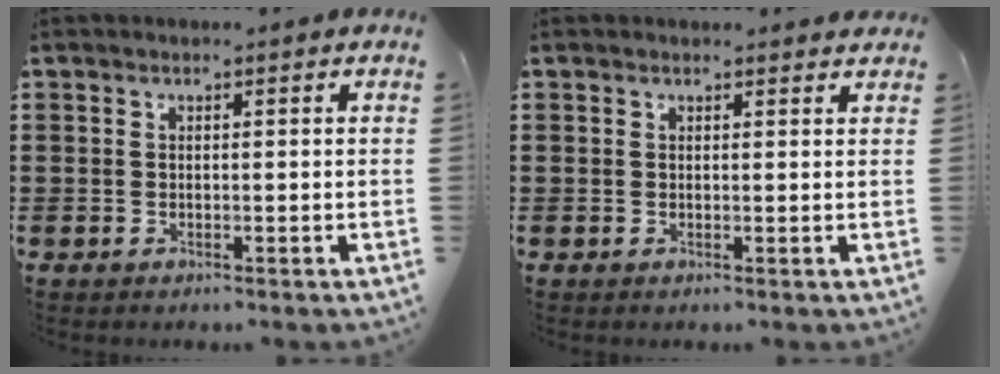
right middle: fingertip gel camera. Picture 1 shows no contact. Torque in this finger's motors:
{"motor_torque": [-0.06, 0.08, -0.01, -0.01]}